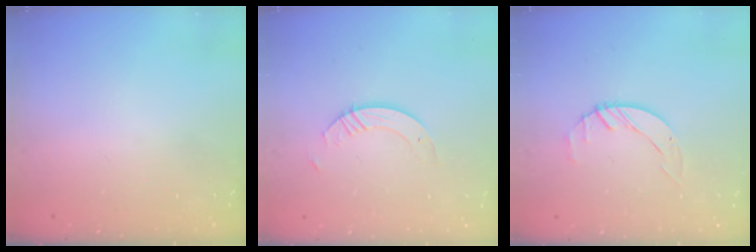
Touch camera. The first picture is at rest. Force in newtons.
{"total": 3.8, "press": 3.7, "slide": 0.4}
{"total": 2.0, "press": 2.0, "slide": 0.3}